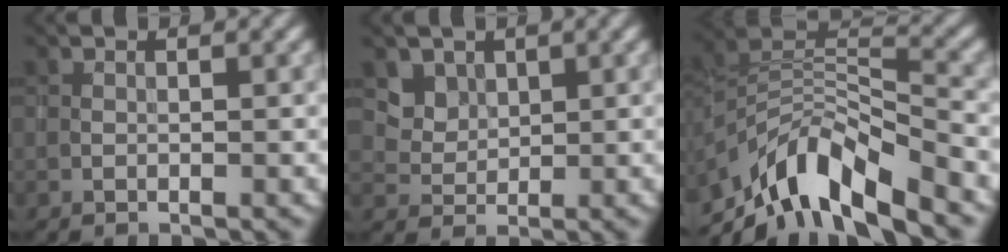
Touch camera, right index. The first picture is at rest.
{"total": 3.6, "force": [2.2, 2.5, 1.2], "torque": [-0.043, -0.009, 0.065]}
{"total": 8.9, "force": [-6.0, 2.8, 5.9], "torque": [-0.098, 0.005, -0.116]}